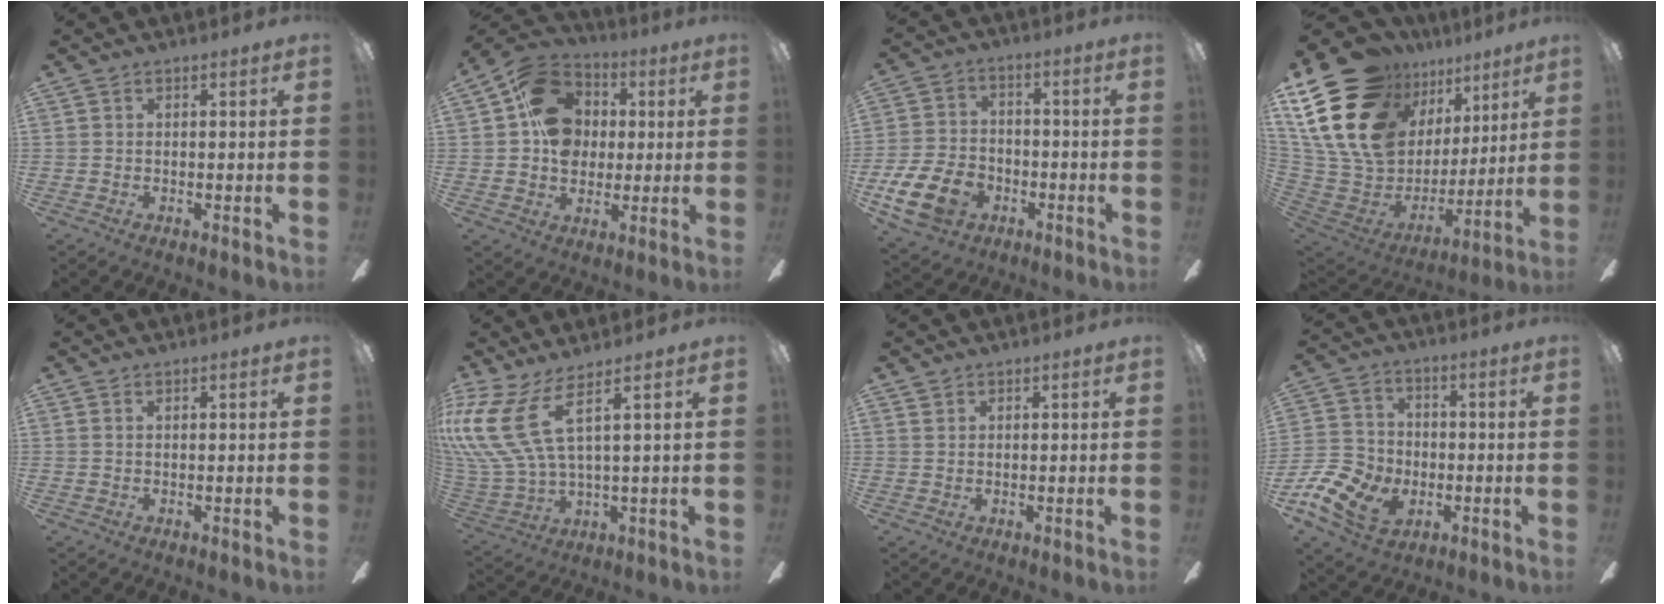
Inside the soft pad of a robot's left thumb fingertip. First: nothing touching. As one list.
[{"total": 15.1, "force": [2.3, 12.6, 8.1], "torque": [-0.152, 0.019, 0.048]}, {"total": 13.6, "force": [-6.2, 9.4, 7.7], "torque": [-0.173, 0.043, -0.114]}, {"total": 23.4, "force": [12.7, 15.0, 12.7], "torque": [-0.285, -0.089, 0.252]}, {"total": 0.6, "force": [0.3, 0.2, 0.5], "torque": [-0.009, 0.003, 0.005]}, {"total": 16.7, "force": [7.7, 6.9, 13.1], "torque": [-0.301, -0.035, 0.133]}, {"total": 1.0, "force": [0.9, 0.6, 0.0], "torque": [-0.001, 0.001, 0.017]}, {"total": 12.9, "force": [-5.1, 9.6, 6.9], "torque": [-0.170, 0.035, -0.092]}]